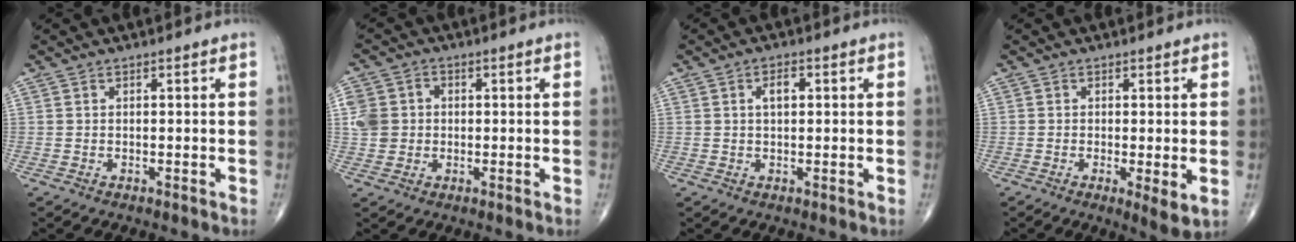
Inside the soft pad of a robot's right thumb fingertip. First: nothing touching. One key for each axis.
{"total": 6.6, "fx": 0.4, "fy": 5.9, "fz": 2.9, "tx": -0.046, "ty": 0.012, "tz": 0.007}
{"total": 3.1, "fx": 0.8, "fy": 1.6, "fz": 2.5, "tx": -0.040, "ty": 0.004, "tz": 0.012}
{"total": 4.1, "fx": -0.6, "fy": 0.9, "fz": 3.9, "tx": -0.069, "ty": -0.016, "tz": -0.014}